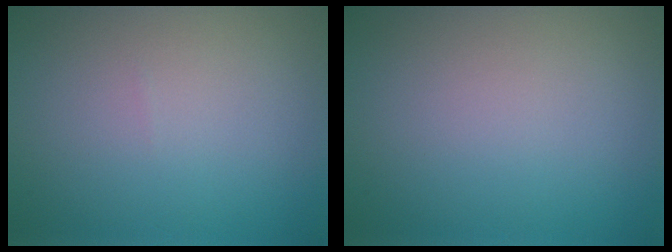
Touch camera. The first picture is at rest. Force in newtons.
{"total": 0.0}